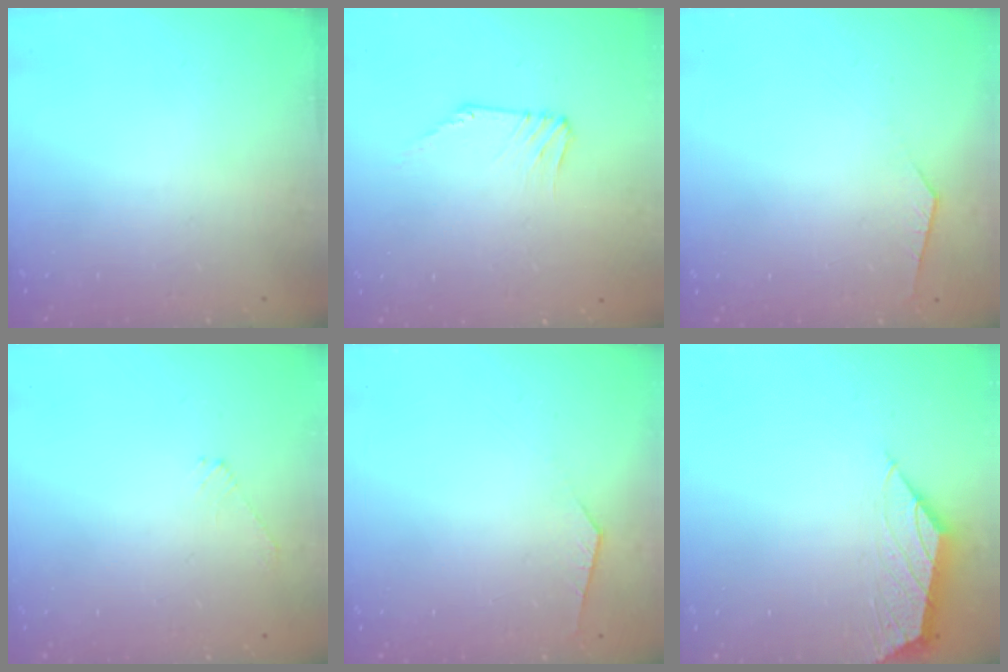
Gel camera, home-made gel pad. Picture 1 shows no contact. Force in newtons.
{"total": 1.3, "press": 1.2, "slide": 0.2}
{"total": 2.4, "press": 2.4, "slide": 0.4}
{"total": 1.7, "press": 1.6, "slide": 0.4}
{"total": 2.4, "press": 2.4, "slide": 0.4}
{"total": 1.4, "press": 1.3, "slide": 0.5}